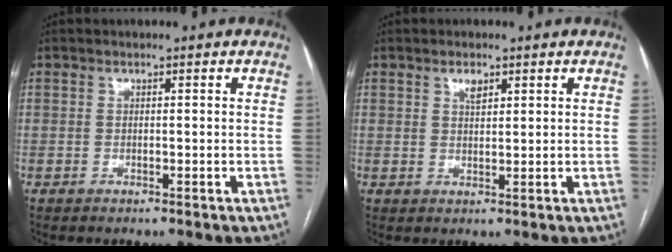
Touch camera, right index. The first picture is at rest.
{"total": 2.0, "force": [1.2, 0.8, 1.4], "torque": [-0.025, 0.000, 0.022]}